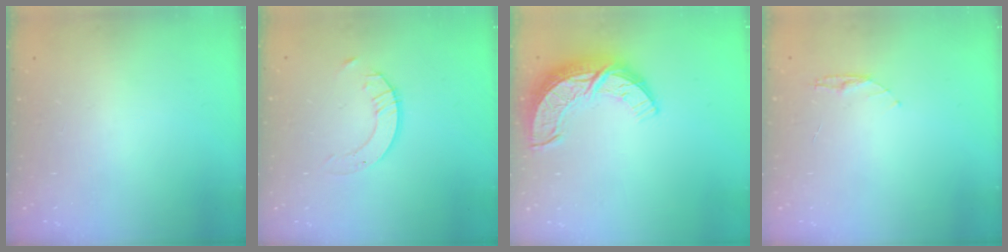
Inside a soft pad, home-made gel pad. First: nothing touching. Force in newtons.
{"total": 2.0, "press": 2.0, "slide": 0.2}
{"total": 11.9, "press": 11.9, "slide": 0.8}
{"total": 4.5, "press": 4.4, "slide": 0.4}